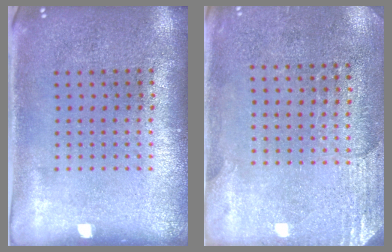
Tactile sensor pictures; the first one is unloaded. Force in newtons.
{"total": 2.8, "press": 2.5, "slide": 1.3}